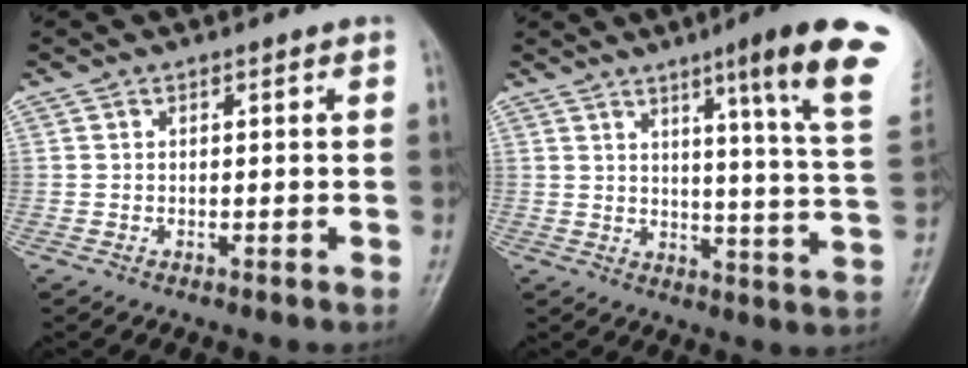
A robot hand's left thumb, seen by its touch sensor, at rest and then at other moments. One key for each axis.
{"total": 18.9, "fx": 10.0, "fy": 0.8, "fz": 16.0, "tx": -0.197, "ty": -0.051, "tz": 0.120}